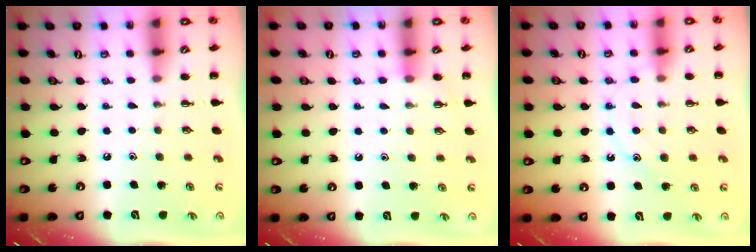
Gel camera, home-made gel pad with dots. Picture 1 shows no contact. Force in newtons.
{"total": 6.9, "press": 6.7, "slide": 1.6}
{"total": 11.2, "press": 11.2, "slide": 0.6}